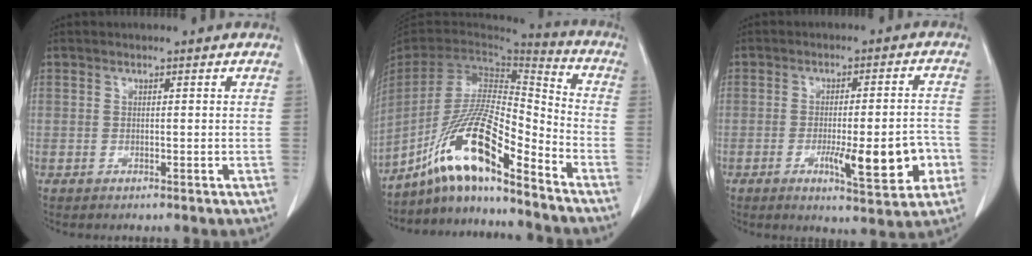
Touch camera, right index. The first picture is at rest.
{"total": 15.3, "force": [-10.8, 1.4, 10.7], "torque": [-0.206, 0.007, -0.199]}
{"total": 11.0, "force": [-3.4, 2.1, 10.2], "torque": [-0.140, 0.001, -0.040]}